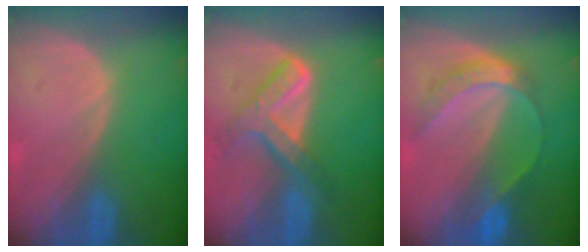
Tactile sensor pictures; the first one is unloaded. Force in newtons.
{"total": 7.6, "press": 6.3, "slide": 4.2}
{"total": 7.0, "press": 5.8, "slide": 3.9}